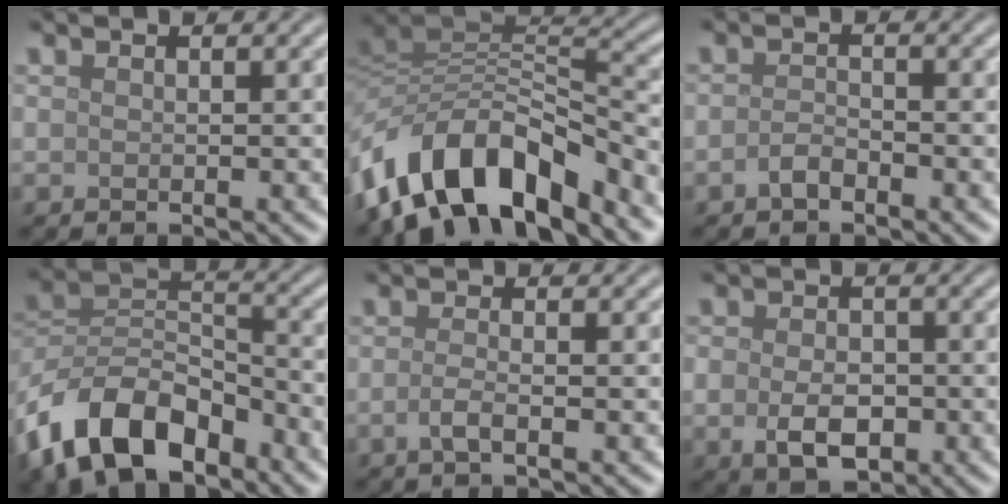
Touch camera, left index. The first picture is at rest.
{"total": 11.9, "force": [-7.3, 5.7, 7.4], "torque": [-0.127, 0.010, -0.144]}
{"total": 1.4, "force": [-1.0, 0.6, 0.8], "torque": [-0.018, 0.003, -0.021]}
{"total": 11.2, "force": [-6.7, 6.2, 6.5], "torque": [-0.121, 0.001, -0.139]}
{"total": 1.7, "force": [-0.6, 0.5, 1.5], "torque": [-0.028, -0.001, -0.017]}
{"total": 4.2, "force": [-1.0, 2.8, 2.9], "torque": [-0.056, -0.009, -0.018]}